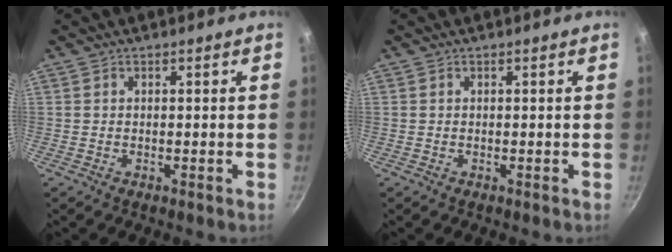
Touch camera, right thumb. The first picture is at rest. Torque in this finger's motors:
{"motor_torque": [-0.19, -0.12, 0.06, 0.00, 0.01]}